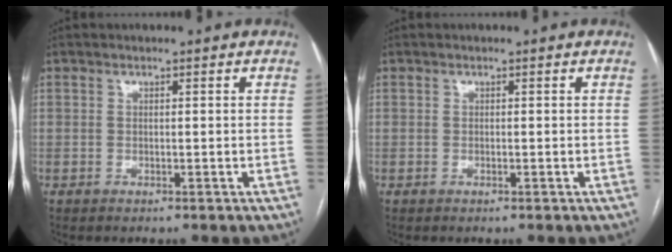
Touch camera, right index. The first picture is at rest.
{"total": 0.0}